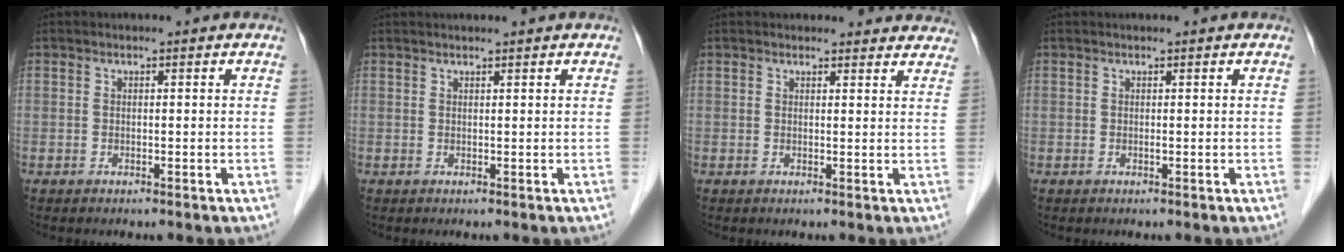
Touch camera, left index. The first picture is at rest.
{"total": 2.1, "force": [1.9, -0.2, 0.8], "torque": [-0.007, 0.020, 0.031]}
{"total": 8.6, "force": [8.2, 2.4, 1.1], "torque": [0.022, 0.006, 0.065]}
{"total": 0.0}